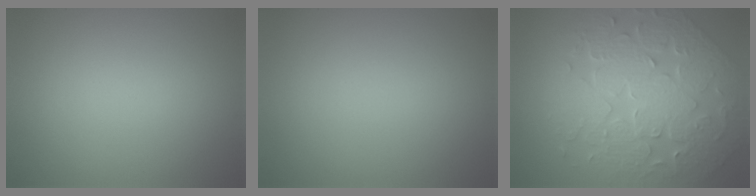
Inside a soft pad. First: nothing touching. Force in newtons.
{"total": 0.0}
{"total": 9.3, "press": 7.1, "slide": 6.1}